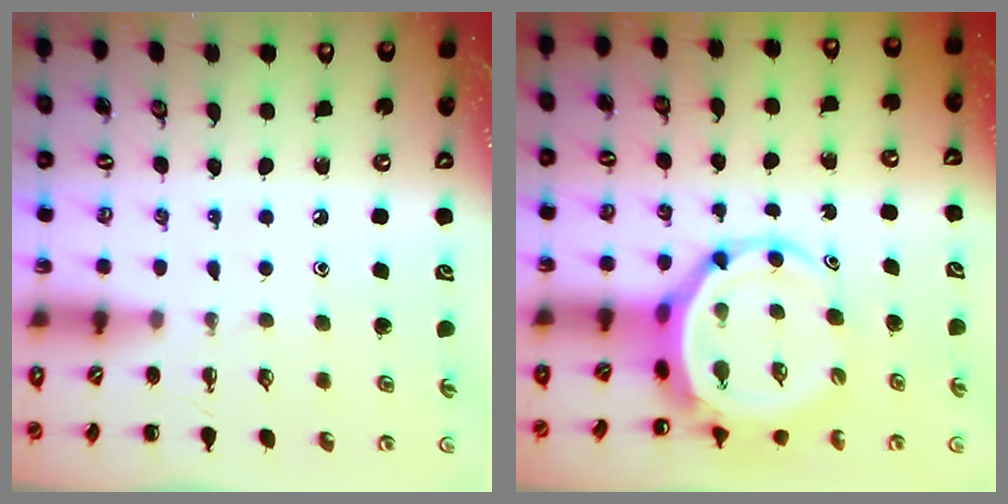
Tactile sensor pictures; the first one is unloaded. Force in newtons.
{"total": 6.5, "press": 6.2, "slide": 2.1}